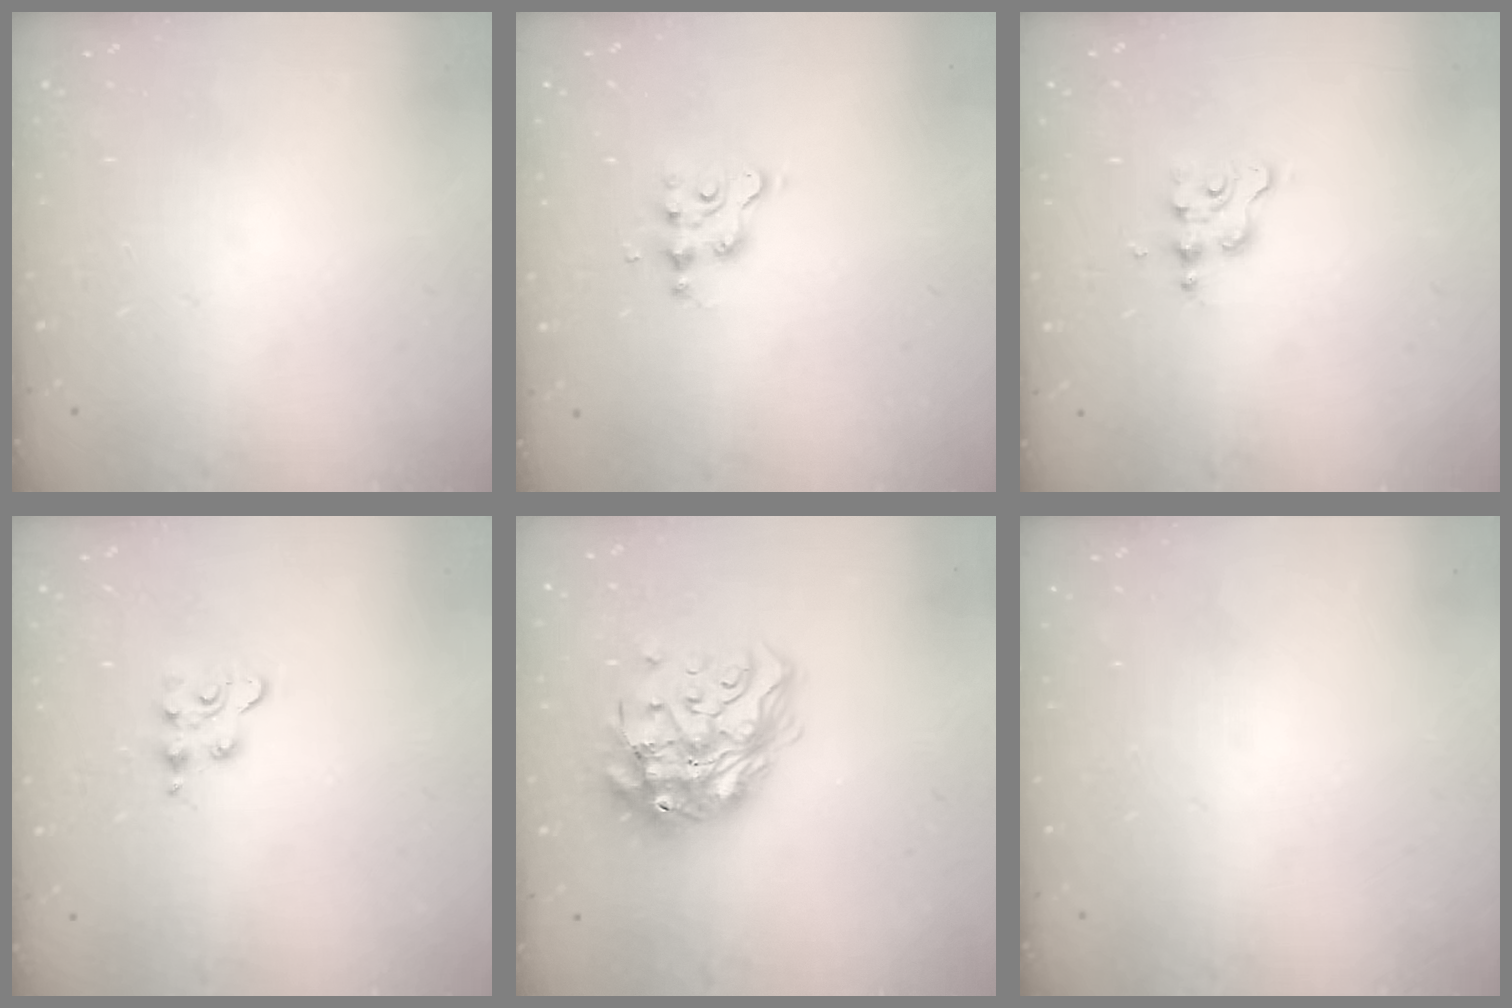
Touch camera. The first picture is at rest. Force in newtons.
{"total": 2.9, "press": 2.9, "slide": 0.4}
{"total": 2.6, "press": 2.6, "slide": 0.3}
{"total": 3.7, "press": 3.6, "slide": 0.5}
{"total": 16.8, "press": 16.7, "slide": 1.9}
{"total": 0.0}